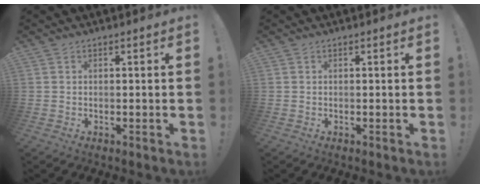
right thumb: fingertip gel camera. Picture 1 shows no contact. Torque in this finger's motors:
{"motor_torque": [-0.10, 0.10, 0.00, 0.00, 0.00]}